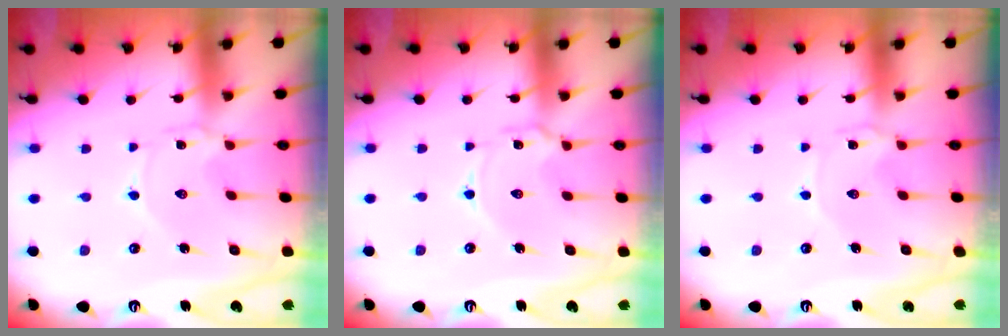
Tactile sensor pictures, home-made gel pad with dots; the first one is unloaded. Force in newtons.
{"total": 2.1, "press": 2.1, "slide": 0.3}
{"total": 0.0}